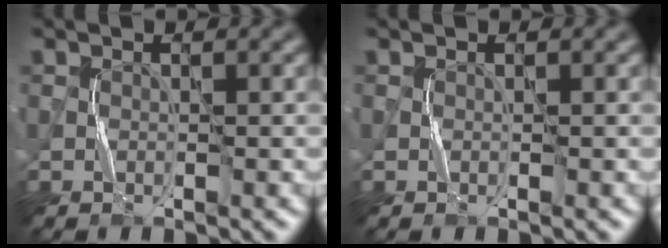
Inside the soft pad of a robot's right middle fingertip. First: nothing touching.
{"total": 0.0}